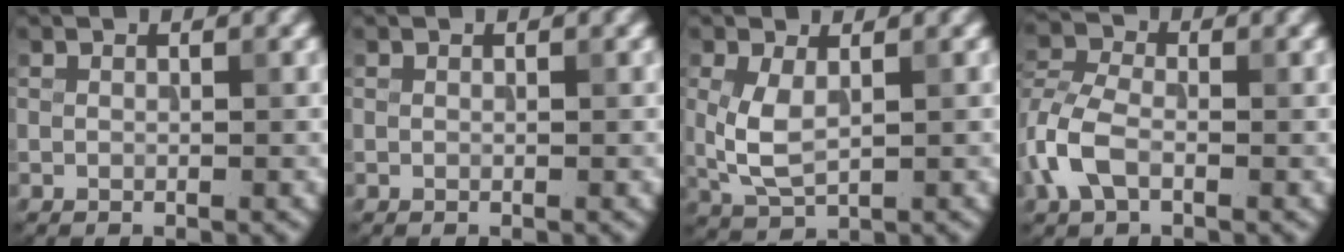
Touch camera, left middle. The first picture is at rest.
{"total": 0.0}
{"total": 3.5, "force": [0.4, 1.8, 3.0], "torque": [-0.070, 0.000, 0.013]}
{"total": 4.3, "force": [-1.4, 2.7, 3.0], "torque": [-0.073, 0.006, -0.040]}